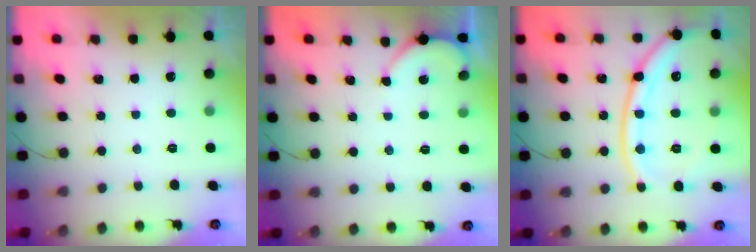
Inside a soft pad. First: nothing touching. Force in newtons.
{"total": 2.4, "press": 2.3, "slide": 0.3}
{"total": 16.5, "press": 16.4, "slide": 1.1}